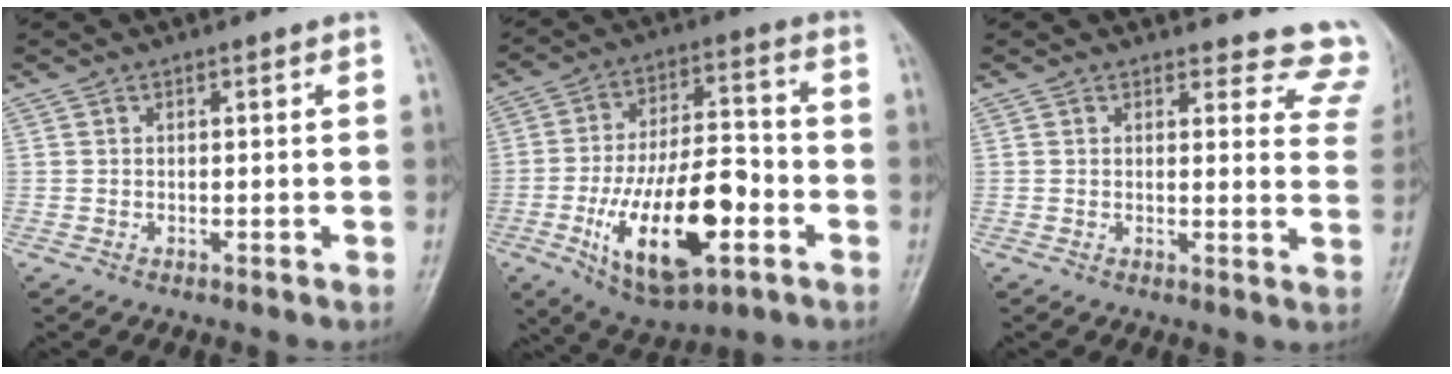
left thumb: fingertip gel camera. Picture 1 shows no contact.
{"total": 20.1, "force": [-6.6, 9.0, 16.7], "torque": [-0.278, 0.025, -0.104]}
{"total": 10.7, "force": [10.2, 3.3, -0.1], "torque": [0.060, -0.090, 0.069]}